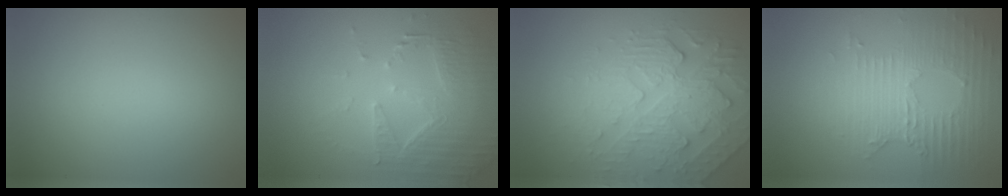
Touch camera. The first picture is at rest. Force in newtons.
{"total": 5.0, "press": 3.9, "slide": 3.2}
{"total": 4.5, "press": 4.1, "slide": 1.8}
{"total": 5.0, "press": 3.4, "slide": 3.6}